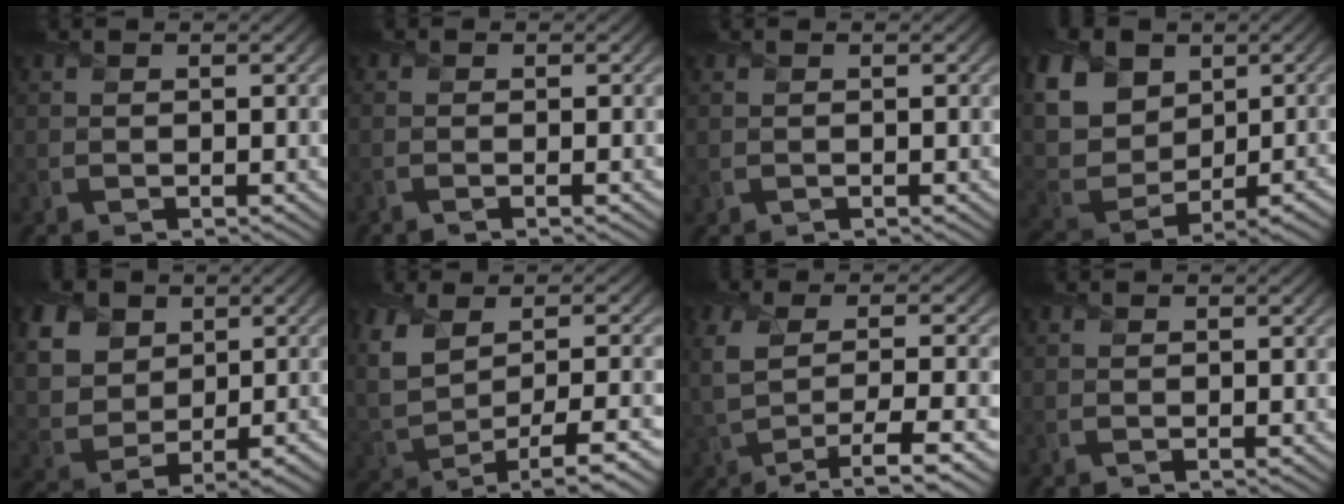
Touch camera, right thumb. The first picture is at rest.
{"total": 1.3, "force": [-0.4, 0.3, 1.2], "torque": [-0.018, 0.000, -0.016]}
{"total": 0.0}
{"total": 13.3, "force": [5.0, 9.3, 8.1], "torque": [-0.199, 0.016, 0.097]}
{"total": 10.0, "force": [3.4, 7.3, 5.8], "torque": [-0.149, 0.013, 0.066]}
{"total": 8.8, "force": [0.4, 3.9, 7.8], "torque": [-0.170, -0.013, 0.007]}
{"total": 7.8, "force": [-0.9, 2.5, 7.3], "torque": [-0.149, -0.006, -0.019]}
{"total": 0.0}